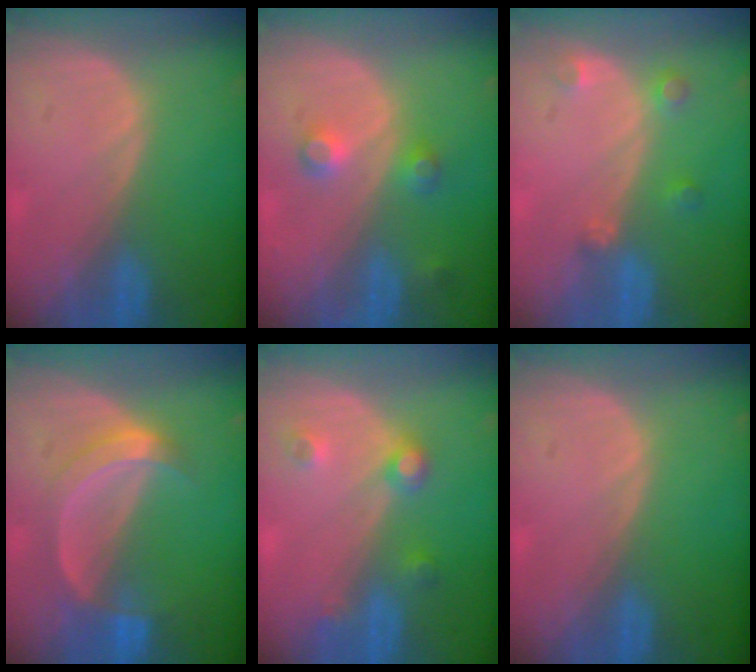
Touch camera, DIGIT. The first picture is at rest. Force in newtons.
{"total": 3.5, "press": 3.3, "slide": 1.4}
{"total": 2.6, "press": 2.5, "slide": 0.5}
{"total": 5.6, "press": 5.3, "slide": 1.7}
{"total": 3.7, "press": 3.4, "slide": 1.4}
{"total": 0.0}